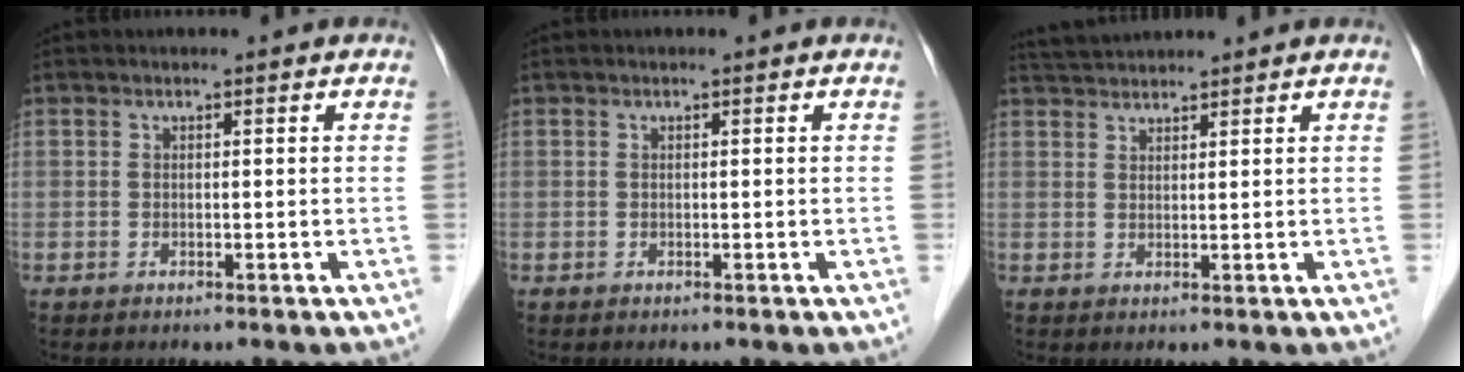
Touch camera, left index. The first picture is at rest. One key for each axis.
{"total": 0.0}
{"total": 4.0, "fx": 3.9, "fy": 0.0, "fz": 0.7, "tx": -0.019, "ty": 0.029, "tz": 0.076}